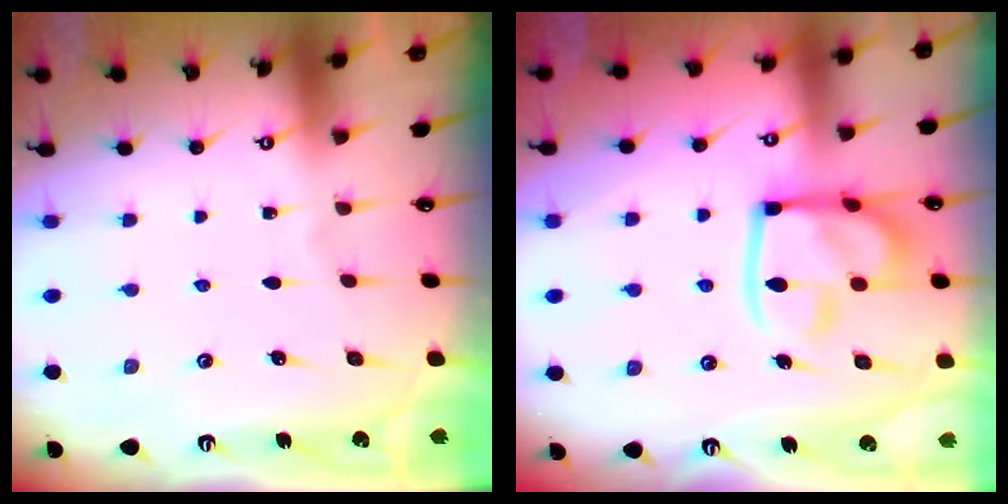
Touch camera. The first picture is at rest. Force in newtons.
{"total": 15.2, "press": 15.1, "slide": 1.8}